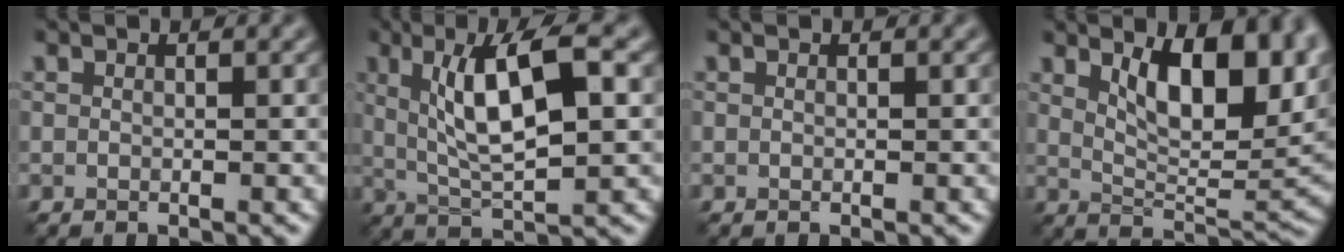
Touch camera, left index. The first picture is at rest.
{"total": 8.1, "force": [2.0, 2.2, 7.6], "torque": [-0.125, 0.002, 0.036]}
{"total": 0.0}
{"total": 10.5, "force": [3.9, 4.3, 8.8], "torque": [-0.129, 0.004, 0.065]}